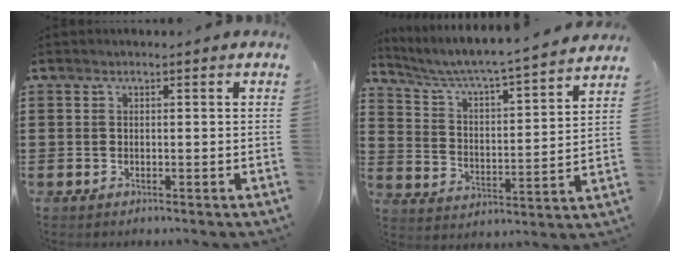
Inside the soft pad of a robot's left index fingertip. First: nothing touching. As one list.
[{"total": 4.5, "force": [4.2, -0.5, 1.5], "torque": [-0.052, -0.041, 0.058]}]